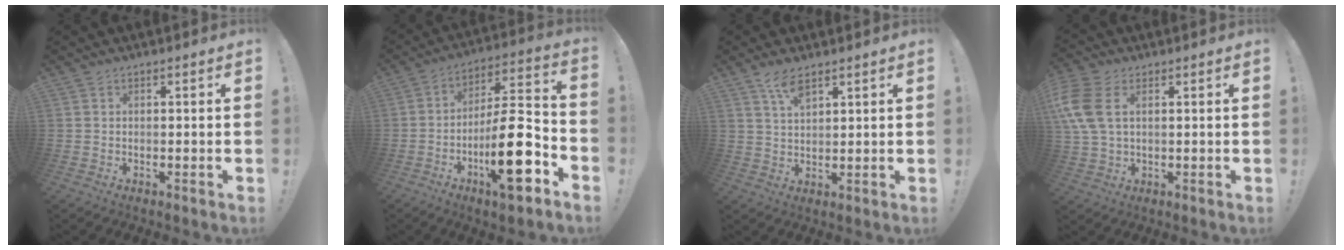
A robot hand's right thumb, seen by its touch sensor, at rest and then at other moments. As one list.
[{"total": 20.5, "force": [-7.6, 6.0, 18.1], "torque": [-0.299, 0.048, -0.121]}, {"total": 5.2, "force": [3.7, 1.4, 3.4], "torque": [-0.061, -0.020, 0.064]}, {"total": 10.7, "force": [3.0, 6.5, 7.9], "torque": [-0.180, -0.007, 0.056]}]